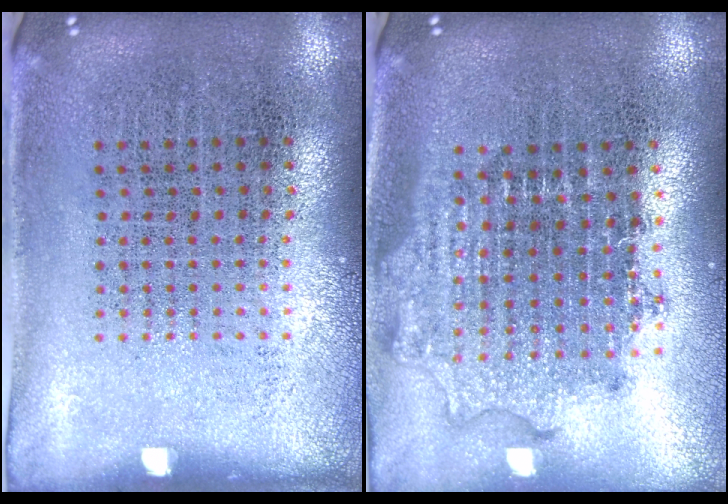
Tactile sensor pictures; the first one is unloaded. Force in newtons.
{"total": 1.8, "press": 1.5, "slide": 1.0}